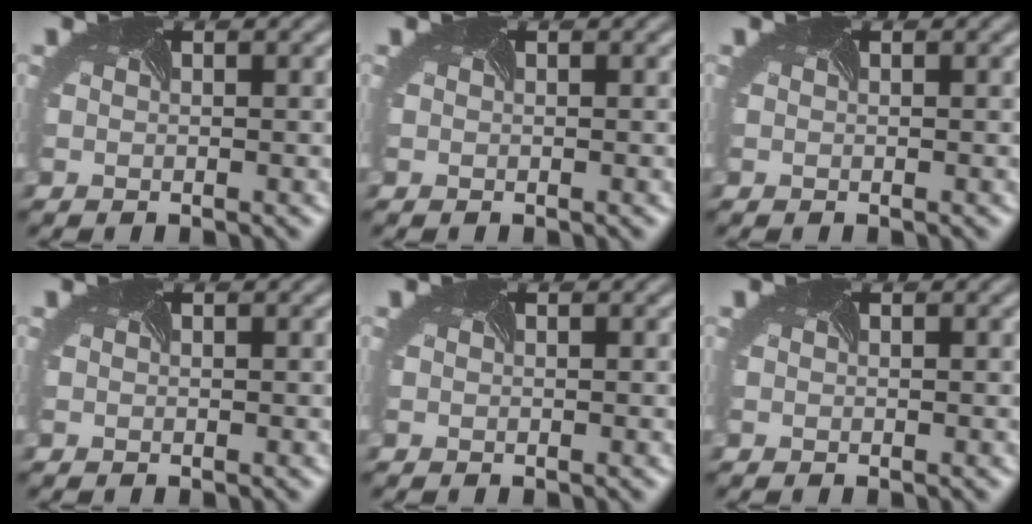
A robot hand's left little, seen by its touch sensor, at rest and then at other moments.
{"total": 0.0}
{"total": 0.0}
{"total": 0.0}
{"total": 0.0}
{"total": 0.0}